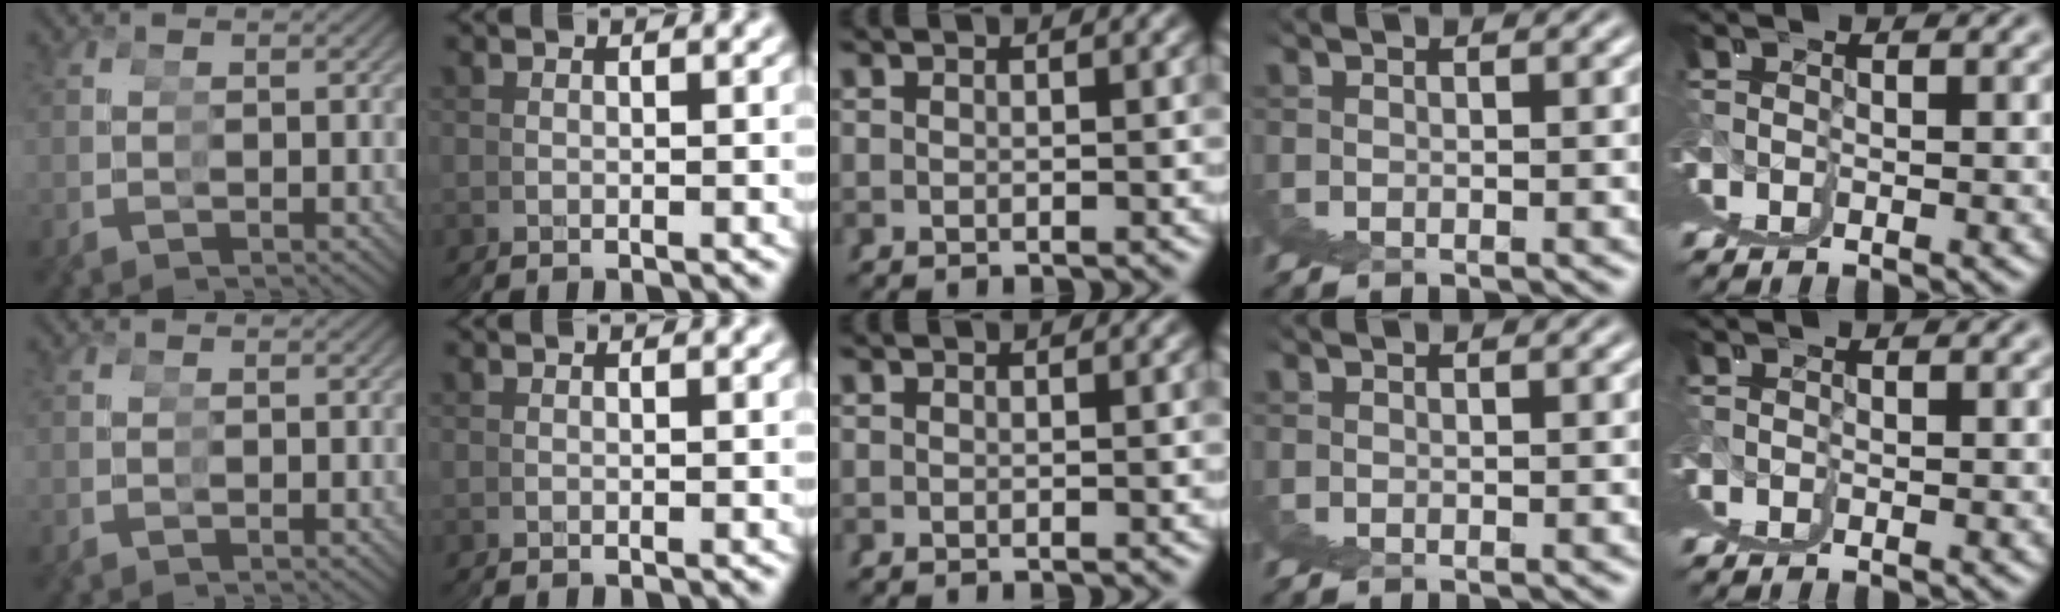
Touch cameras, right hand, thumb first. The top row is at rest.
{}